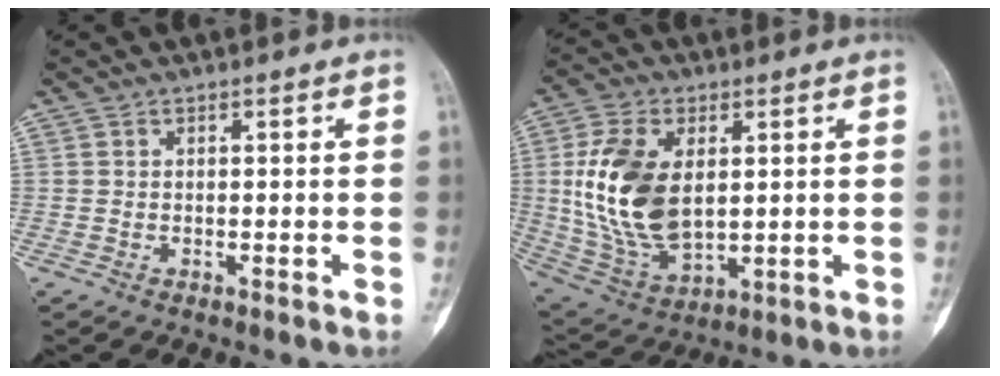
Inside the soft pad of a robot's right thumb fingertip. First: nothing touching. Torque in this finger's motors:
{"motor_torque": [-1.11, 1.92, 0.98, -0.54, 0.16]}